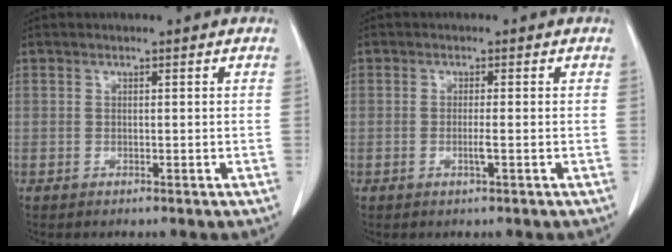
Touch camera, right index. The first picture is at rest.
{"total": 1.6, "force": [-0.5, -0.2, 1.5], "torque": [-0.032, -0.004, -0.010]}